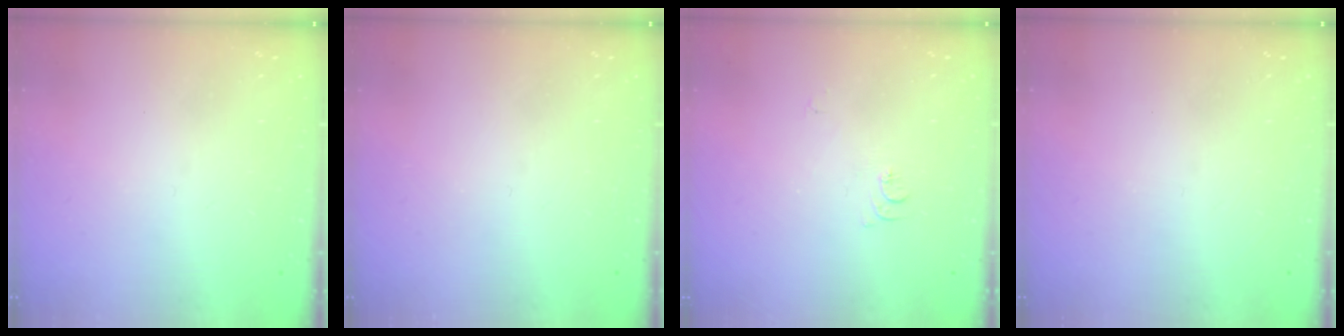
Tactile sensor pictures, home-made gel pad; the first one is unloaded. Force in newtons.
{"total": 0.0}
{"total": 5.2, "press": 5.1, "slide": 0.6}
{"total": 0.0}